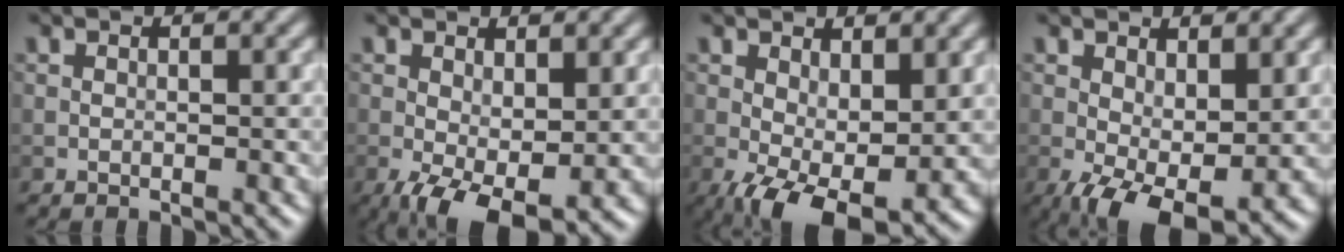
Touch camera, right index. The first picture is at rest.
{"total": 5.8, "force": [-1.6, 2.8, 4.8], "torque": [-0.096, -0.019, -0.020]}
{"total": 7.7, "force": [-1.7, 3.9, 6.4], "torque": [-0.120, -0.021, -0.015]}
{"total": 6.9, "force": [-1.5, 3.5, 5.8], "torque": [-0.111, -0.020, -0.015]}